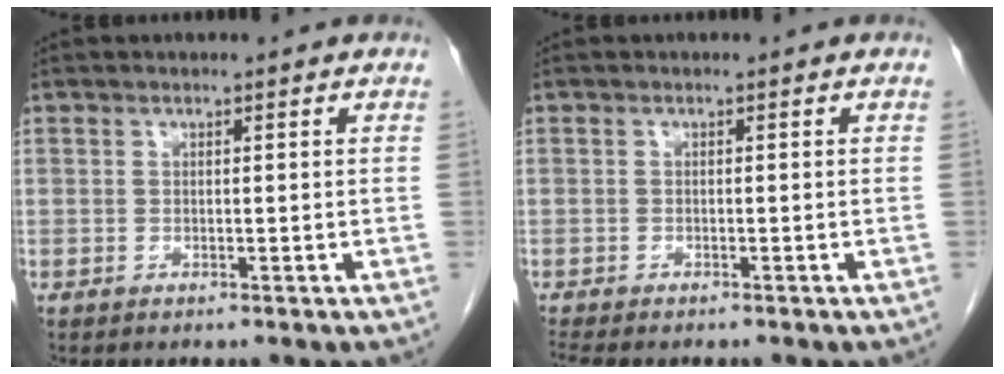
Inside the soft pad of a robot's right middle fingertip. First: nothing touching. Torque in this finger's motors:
{"motor_torque": [0.34, -0.26, 0.02, 0.02]}